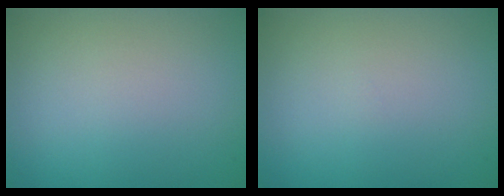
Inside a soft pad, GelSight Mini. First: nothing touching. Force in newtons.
{"total": 0.0}